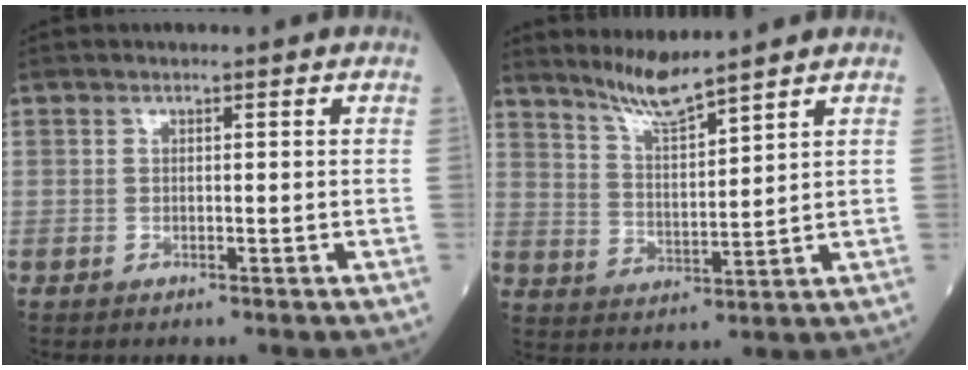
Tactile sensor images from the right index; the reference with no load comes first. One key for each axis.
{"total": 6.4, "fx": 5.8, "fy": -0.8, "fz": 2.6, "tx": -0.055, "ty": -0.017, "tz": 0.118}